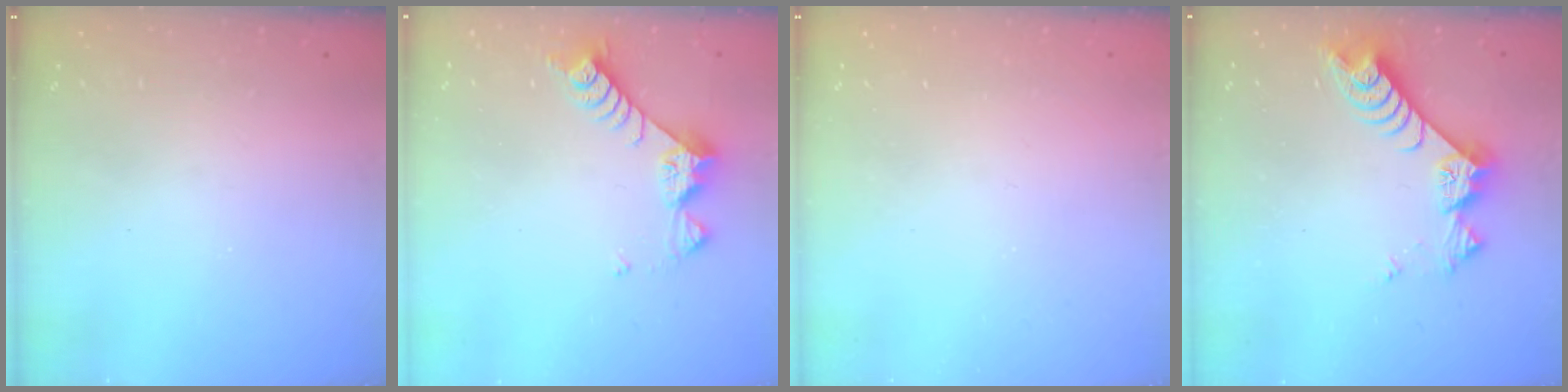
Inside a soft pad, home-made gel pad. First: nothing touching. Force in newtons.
{"total": 8.3, "press": 8.3, "slide": 0.5}
{"total": 0.0}
{"total": 8.7, "press": 8.7, "slide": 0.4}